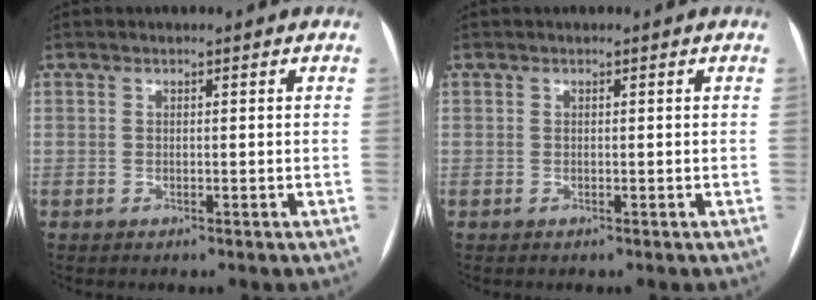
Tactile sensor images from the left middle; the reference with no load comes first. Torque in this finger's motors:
{"motor_torque": [0.07, 0.08, 0.00, 0.00]}